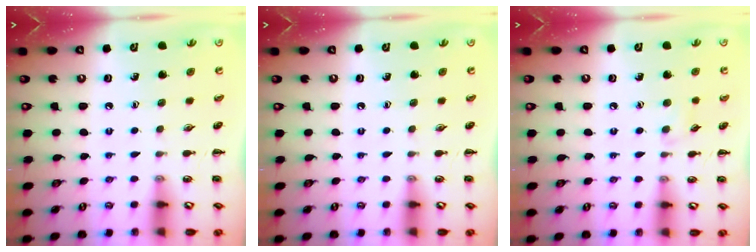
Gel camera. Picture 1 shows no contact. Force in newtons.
{"total": 0.0}
{"total": 4.8, "press": 4.4, "slide": 1.7}